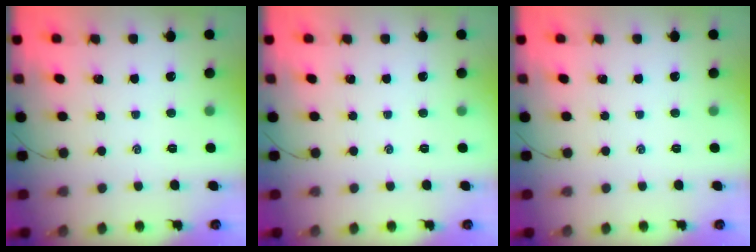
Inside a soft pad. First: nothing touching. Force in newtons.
{"total": 0.0}
{"total": 0.0}